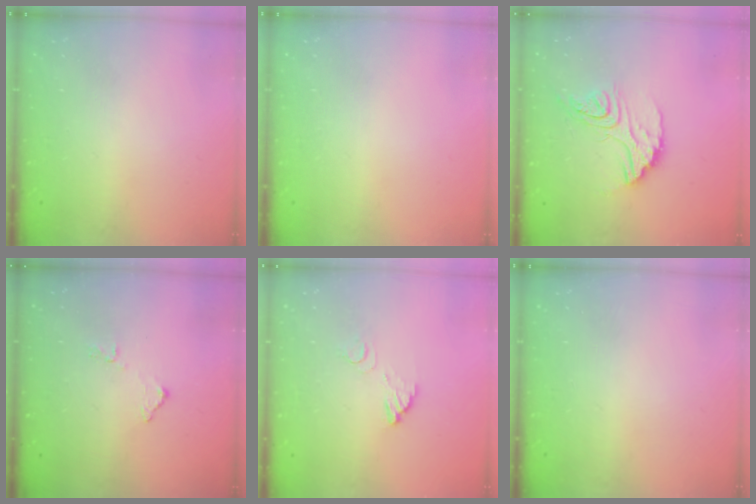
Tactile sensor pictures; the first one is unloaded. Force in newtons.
{"total": 0.0}
{"total": 14.8, "press": 14.7, "slide": 1.4}
{"total": 8.1, "press": 8.1, "slide": 0.4}
{"total": 3.6, "press": 3.6, "slide": 0.2}
{"total": 0.0}